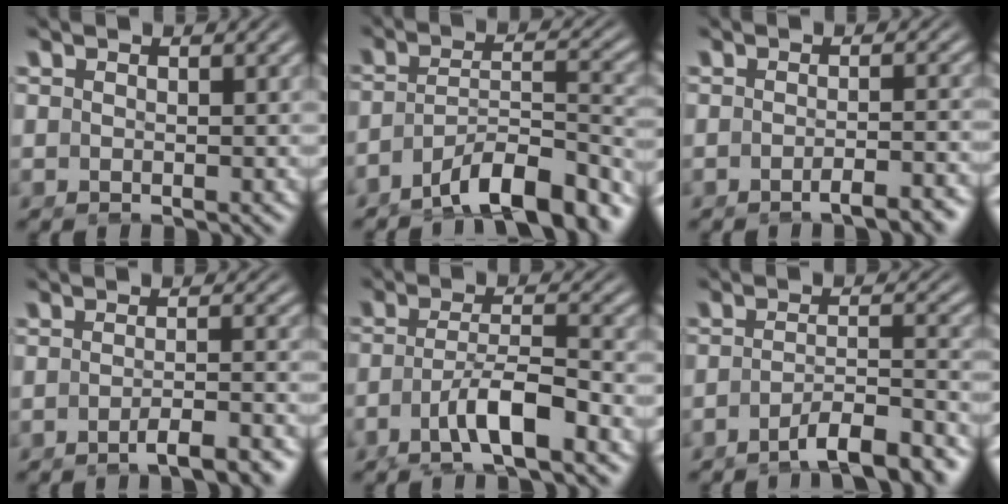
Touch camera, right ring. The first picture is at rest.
{"total": 7.6, "force": [-5.7, 2.5, 4.4], "torque": [-0.056, -0.021, -0.081]}
{"total": 2.6, "force": [-2.3, -0.2, 1.3], "torque": [-0.012, 0.004, -0.041]}
{"total": 3.3, "force": [-2.8, -0.2, 1.8], "torque": [-0.021, -0.002, -0.049]}
{"total": 4.4, "force": [-2.1, 1.0, 3.7], "torque": [-0.071, -0.022, -0.026]}
{"total": 5.7, "force": [-4.8, 0.8, 3.0], "torque": [-0.035, -0.018, -0.070]}